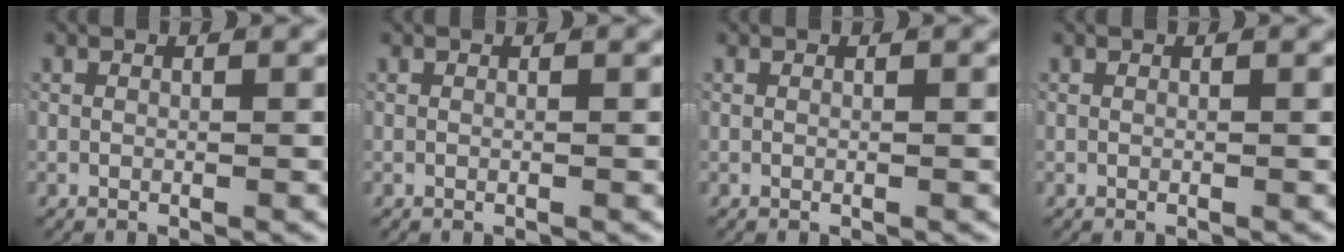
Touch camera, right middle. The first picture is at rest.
{"total": 0.0}
{"total": 0.0}
{"total": 0.0}